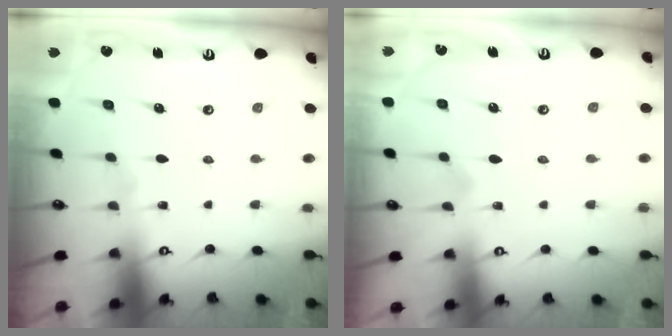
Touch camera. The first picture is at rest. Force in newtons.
{"total": 7.0, "press": 7.0, "slide": 0.5}